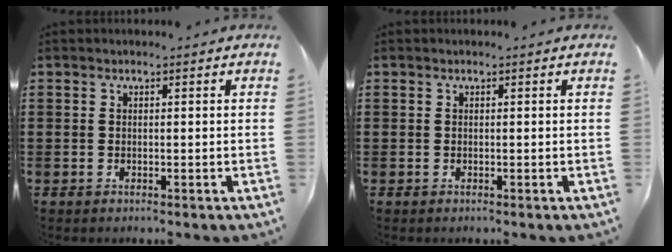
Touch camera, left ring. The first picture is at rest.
{"total": 0.0}